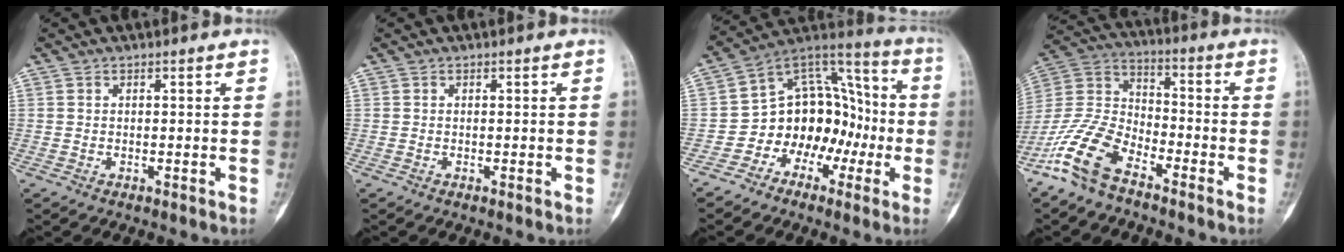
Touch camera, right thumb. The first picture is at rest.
{"total": 0.0}
{"total": 15.6, "force": [-4.5, 11.9, 9.0], "torque": [-0.070, 0.096, -0.081]}
{"total": 13.2, "force": [-8.7, 6.3, 7.8], "torque": [-0.165, 0.052, -0.182]}